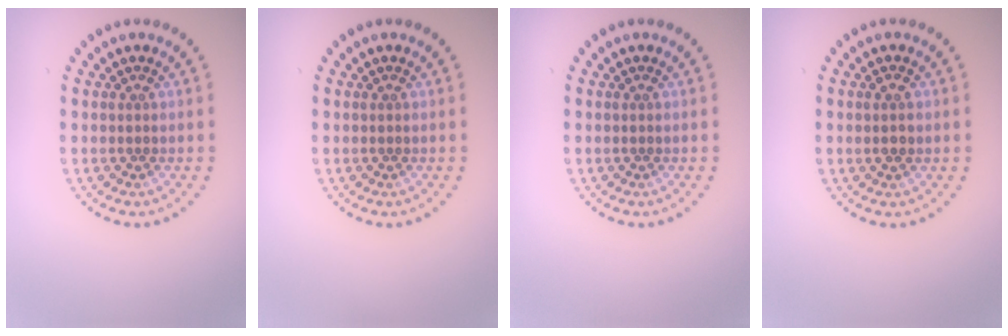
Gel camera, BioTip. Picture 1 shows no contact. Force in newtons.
{"total": 0.0}
{"total": 0.0}
{"total": 1.6, "press": 1.6, "slide": 0.1}